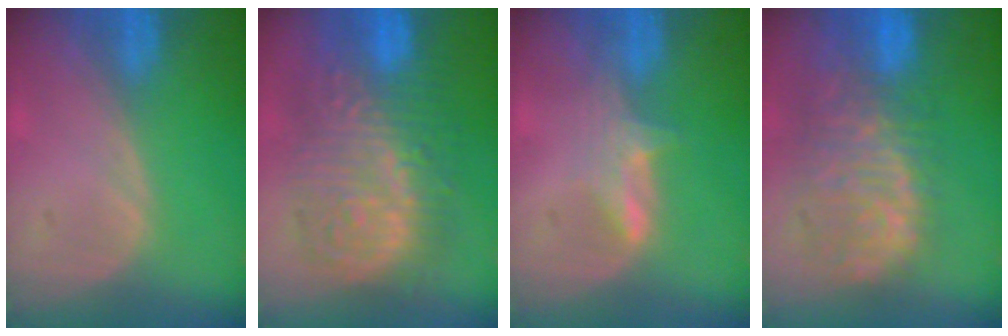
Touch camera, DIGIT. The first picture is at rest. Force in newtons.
{"total": 13.4, "press": 13.4, "slide": 1.3}
{"total": 2.9, "press": 2.9, "slide": 0.4}
{"total": 11.7, "press": 9.8, "slide": 6.4}